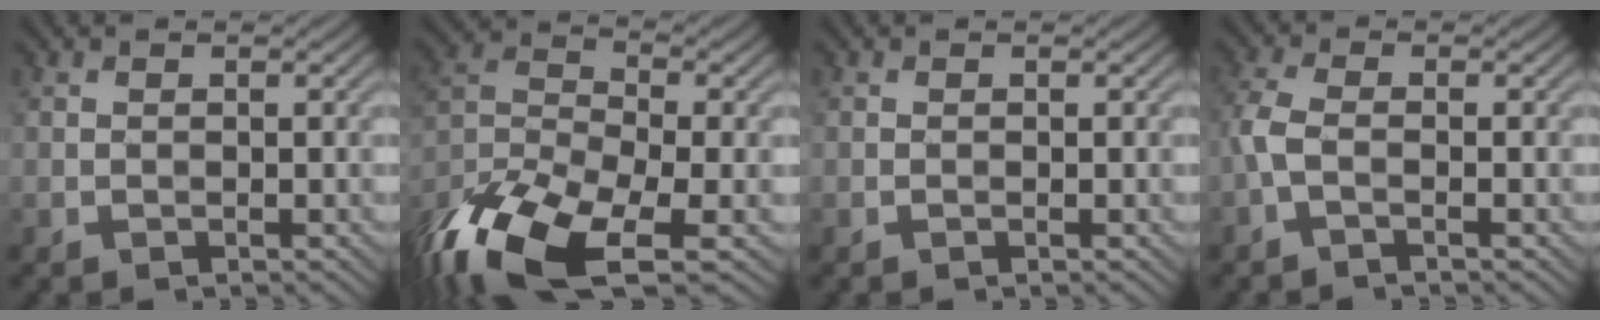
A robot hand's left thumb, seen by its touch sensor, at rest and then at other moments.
{"total": 16.1, "force": [-10.4, 6.1, 10.6], "torque": [-0.261, -0.028, -0.192]}
{"total": 0.0}
{"total": 2.9, "force": [-1.0, 1.0, 2.6], "torque": [-0.069, 0.003, -0.032]}